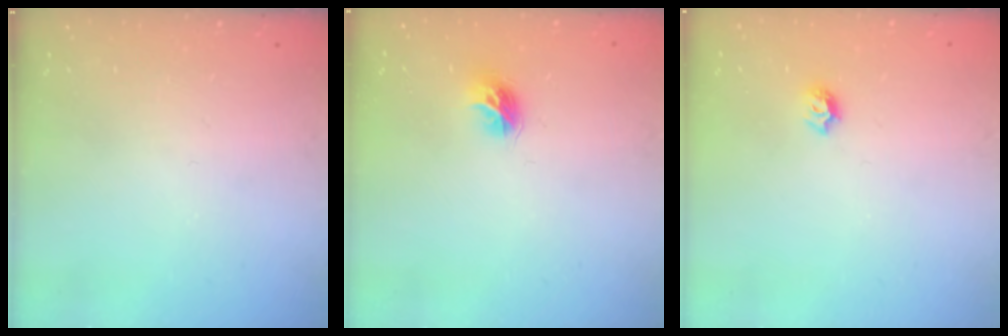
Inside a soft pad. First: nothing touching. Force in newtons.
{"total": 7.5, "press": 7.5, "slide": 0.4}
{"total": 5.5, "press": 5.4, "slide": 0.7}